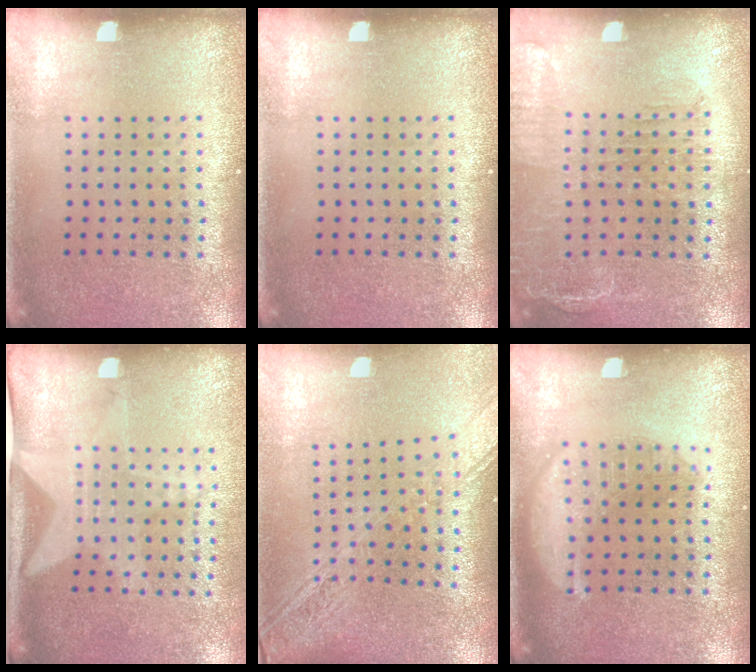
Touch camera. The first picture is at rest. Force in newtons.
{"total": 0.0}
{"total": 1.7, "press": 1.4, "slide": 0.8}
{"total": 2.1, "press": 1.5, "slide": 1.4}
{"total": 2.3, "press": 1.9, "slide": 1.3}
{"total": 2.1, "press": 2.1, "slide": 0.1}